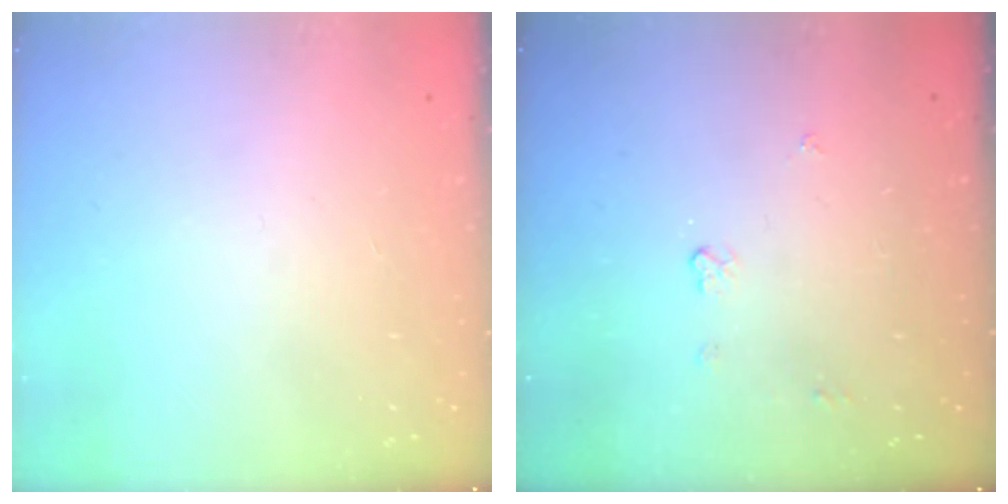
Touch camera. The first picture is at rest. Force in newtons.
{"total": 3.6, "press": 3.6, "slide": 0.0}